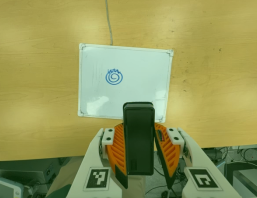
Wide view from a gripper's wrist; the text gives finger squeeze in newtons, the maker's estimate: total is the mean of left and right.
{"total": 6.2, "left": 5.0, "right": 7.4}